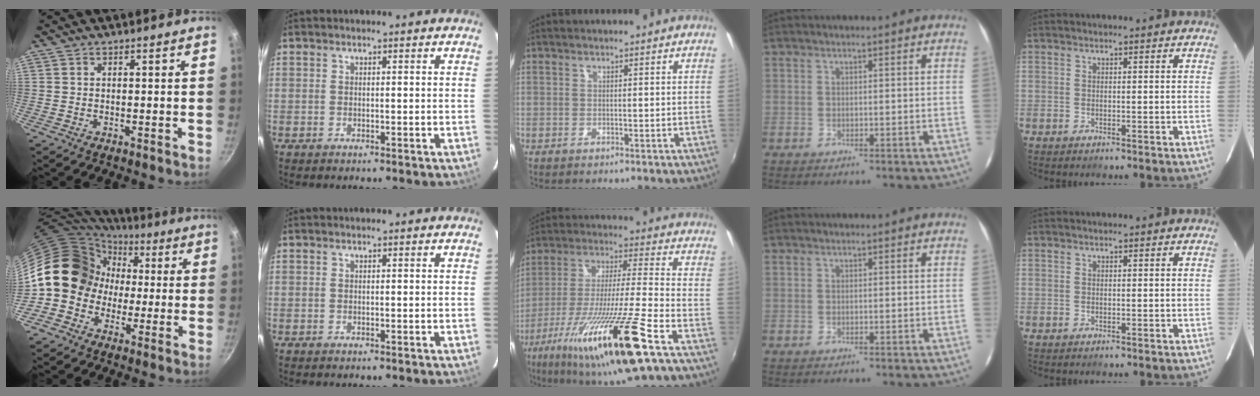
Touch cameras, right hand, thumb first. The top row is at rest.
{"thumb": {"total": 15.4, "force": [0.6, 13.3, 7.7], "torque": [-0.097, 0.041, -0.005]}, "middle": {"total": 23.4, "force": [-12.2, 1.4, 20.0], "torque": [-0.374, -0.061, -0.216]}}